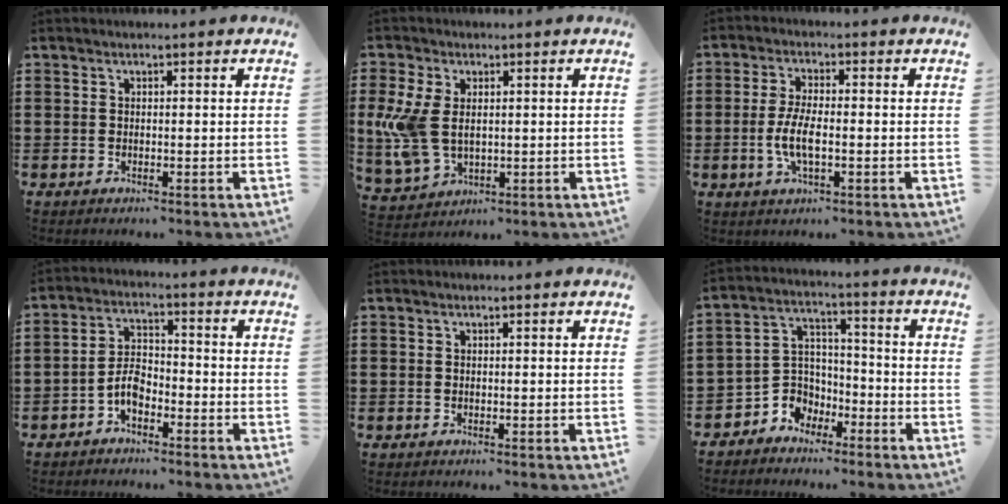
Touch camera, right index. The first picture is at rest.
{"total": 8.0, "force": [0.6, 5.1, 6.1], "torque": [-0.160, 0.000, 0.008]}
{"total": 5.4, "force": [-1.2, 1.7, 4.9], "torque": [-0.113, -0.005, -0.029]}
{"total": 4.5, "force": [-2.4, 2.4, 3.0], "torque": [-0.076, 0.003, -0.052]}
{"total": 0.0}
{"total": 4.7, "force": [-2.9, 3.7, -0.5], "torque": [-0.017, 0.001, -0.063]}